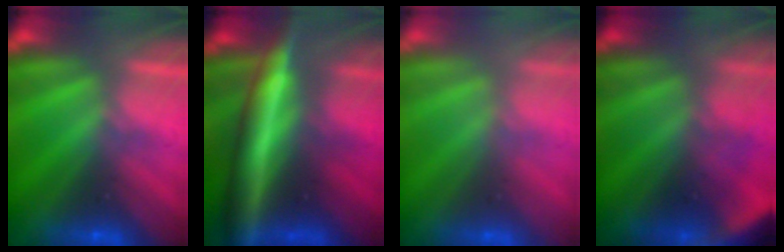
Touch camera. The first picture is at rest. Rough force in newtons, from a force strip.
{"total": 9.4}
{"total": 2.8}
{"total": 4.5}